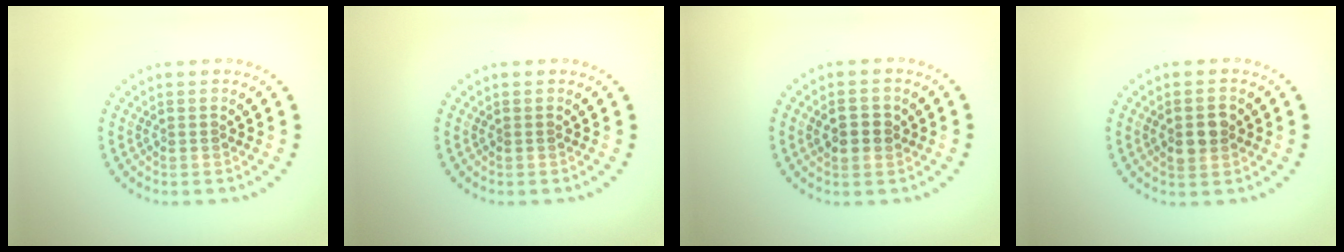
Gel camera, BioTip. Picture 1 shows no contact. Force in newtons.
{"total": 0.0}
{"total": 2.5, "press": 2.5, "slide": 0.2}
{"total": 2.6, "press": 2.6, "slide": 0.1}